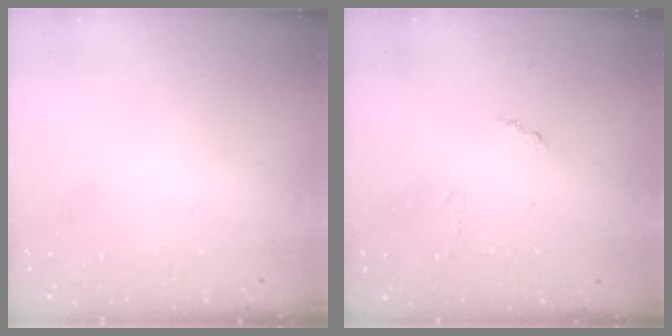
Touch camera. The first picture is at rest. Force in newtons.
{"total": 6.9, "press": 6.9, "slide": 0.5}